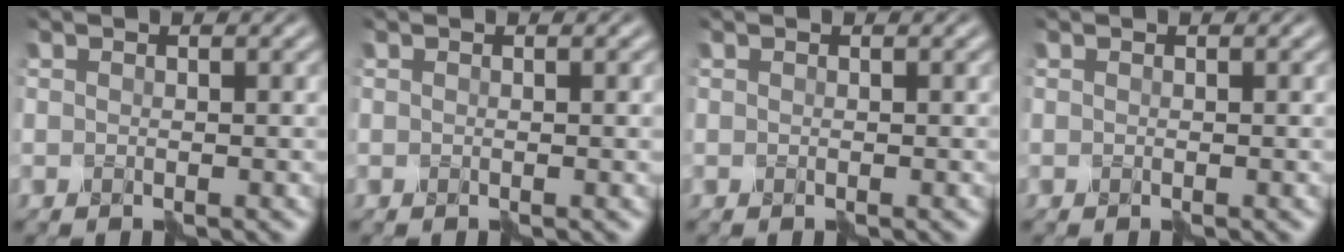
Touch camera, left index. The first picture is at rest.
{"total": 0.7, "force": [0.0, 0.2, 0.7], "torque": [-0.009, 0.001, -0.001]}
{"total": 0.0}
{"total": 0.0}